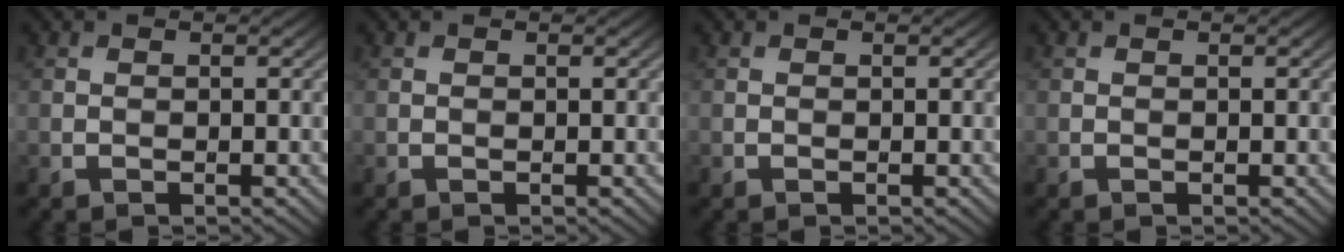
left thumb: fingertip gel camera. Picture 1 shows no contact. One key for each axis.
{"total": 0.0}
{"total": 0.0}
{"total": 0.0}